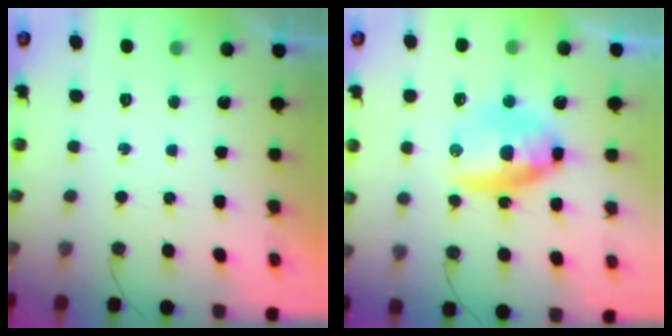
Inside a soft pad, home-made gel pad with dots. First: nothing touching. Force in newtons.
{"total": 16.6, "press": 13.8, "slide": 9.3}